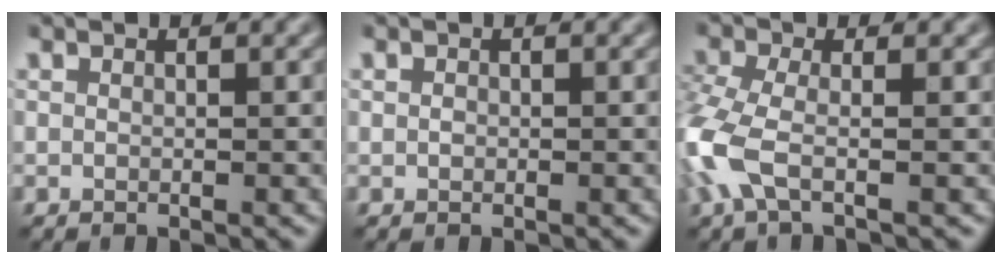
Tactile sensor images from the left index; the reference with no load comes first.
{"total": 0.5, "force": [-0.3, 0.4, 0.1], "torque": [-0.001, -0.001, -0.003]}
{"total": 5.4, "force": [-2.5, 2.0, 4.3], "torque": [-0.120, -0.006, -0.062]}